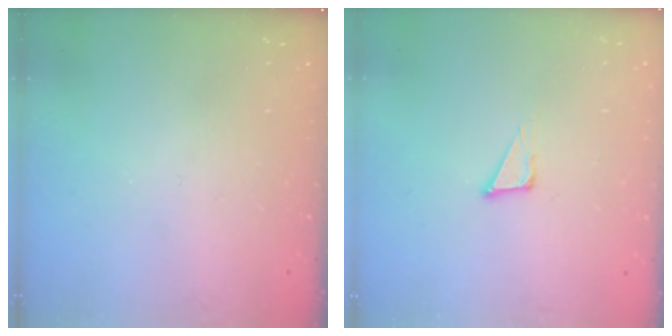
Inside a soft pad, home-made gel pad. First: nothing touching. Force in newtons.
{"total": 3.8, "press": 3.7, "slide": 0.8}